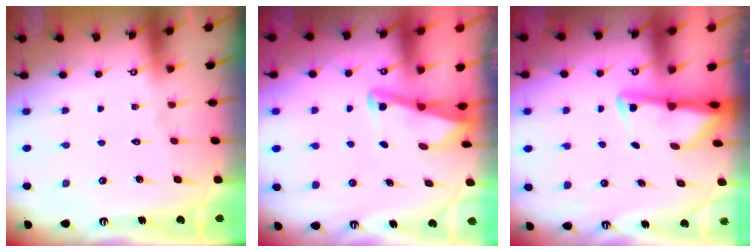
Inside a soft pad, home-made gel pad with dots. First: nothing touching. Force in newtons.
{"total": 2.9, "press": 2.9, "slide": 0.4}
{"total": 2.8, "press": 2.8, "slide": 0.7}